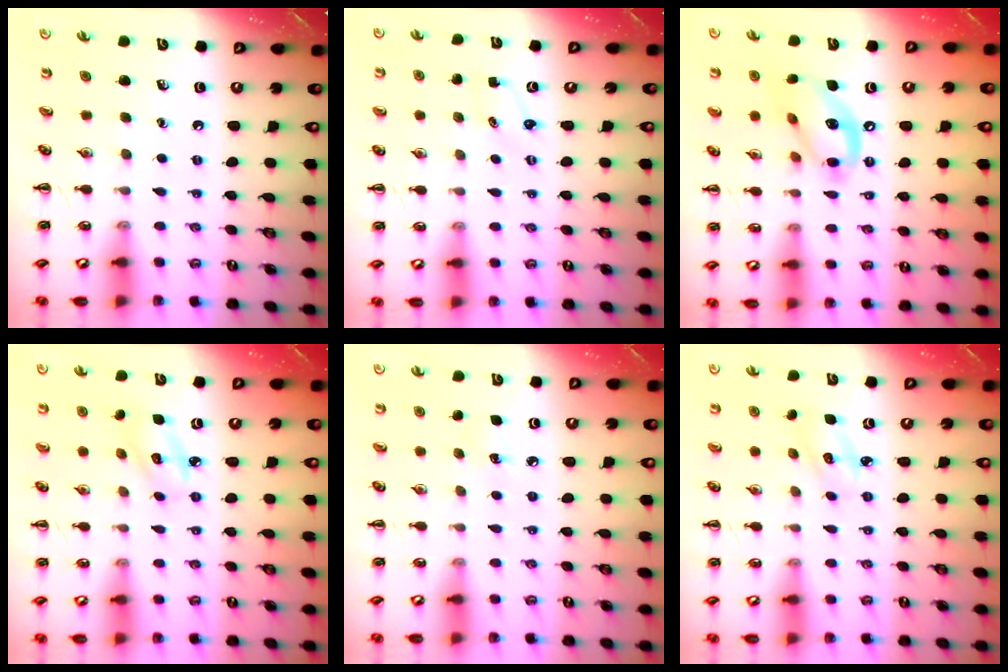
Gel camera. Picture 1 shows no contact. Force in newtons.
{"total": 1.6, "press": 1.5, "slide": 0.5}
{"total": 13.9, "press": 13.5, "slide": 3.4}
{"total": 3.3, "press": 3.3, "slide": 0.6}
{"total": 4.8, "press": 4.6, "slide": 1.3}
{"total": 2.7, "press": 2.7, "slide": 0.4}